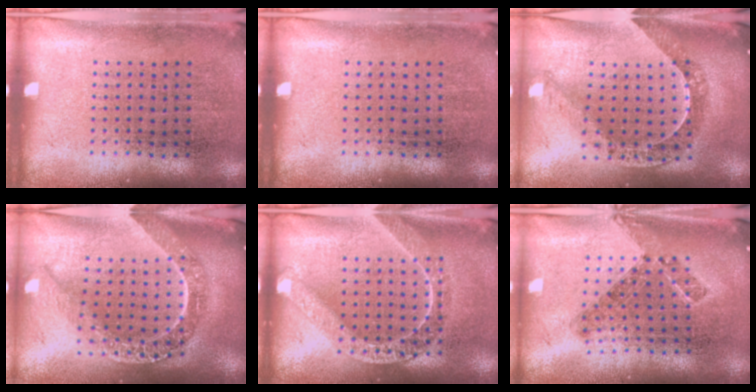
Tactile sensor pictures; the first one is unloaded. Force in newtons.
{"total": 0.0}
{"total": 1.0, "press": 0.9, "slide": 0.2}
{"total": 2.5, "press": 2.0, "slide": 1.5}
{"total": 1.6, "press": 1.5, "slide": 0.4}
{"total": 0.8, "press": 0.7, "slide": 0.4}